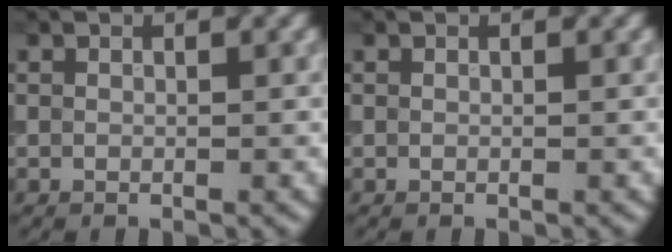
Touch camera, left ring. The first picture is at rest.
{"total": 0.0}